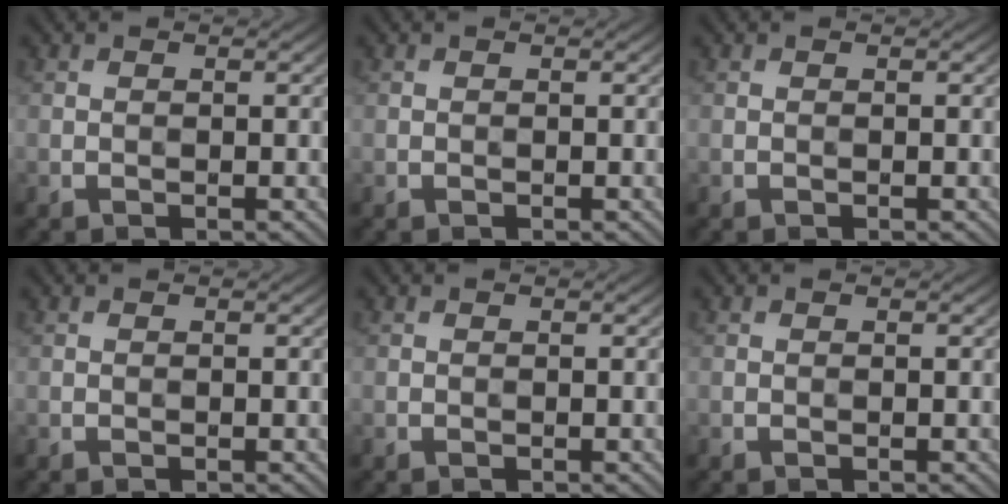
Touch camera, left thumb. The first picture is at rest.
{"total": 0.0}
{"total": 0.0}
{"total": 0.0}
{"total": 0.0}
{"total": 0.0}